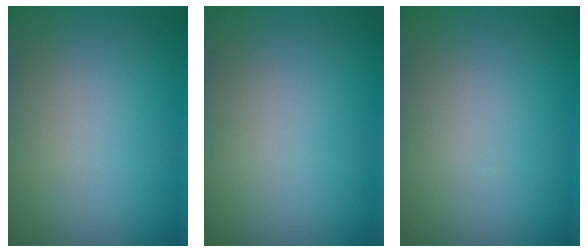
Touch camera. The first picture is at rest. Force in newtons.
{"total": 0.0}
{"total": 0.0}